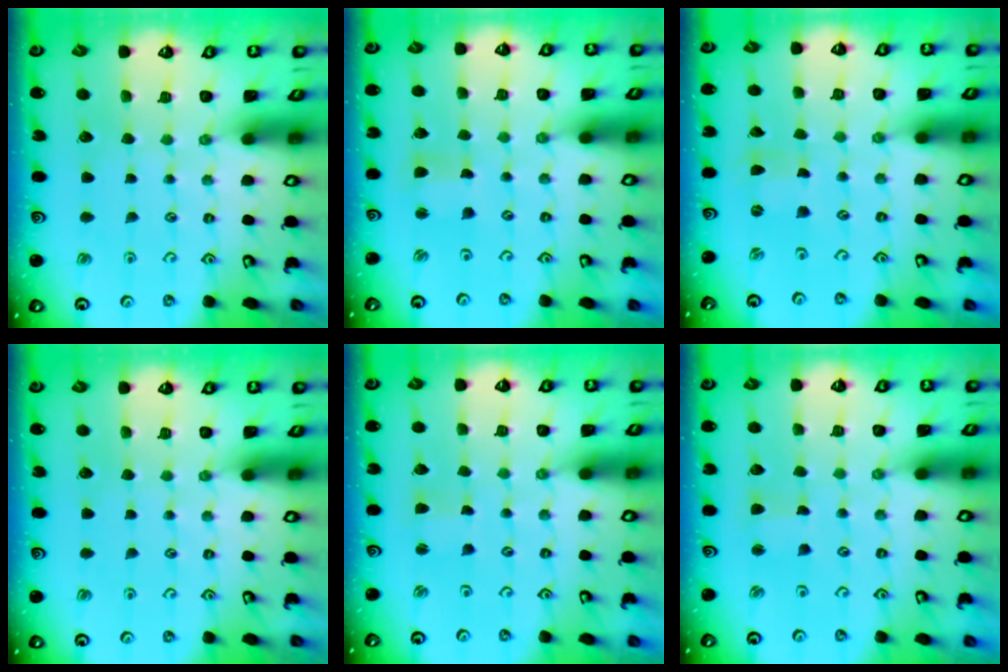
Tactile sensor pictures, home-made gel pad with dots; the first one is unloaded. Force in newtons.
{"total": 3.0, "press": 3.0, "slide": 0.6}
{"total": 0.0}
{"total": 0.0}
{"total": 1.8, "press": 1.8, "slide": 0.3}
{"total": 2.6, "press": 2.6, "slide": 0.3}